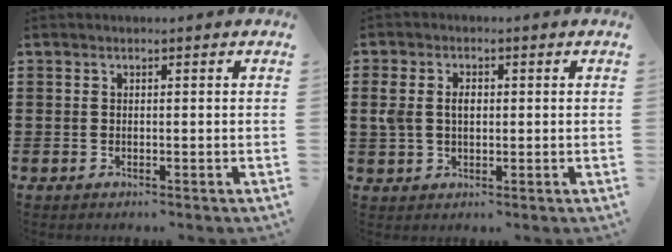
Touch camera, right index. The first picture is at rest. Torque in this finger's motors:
{"motor_torque": [-0.02, 0.14, 0.17, 0.08]}